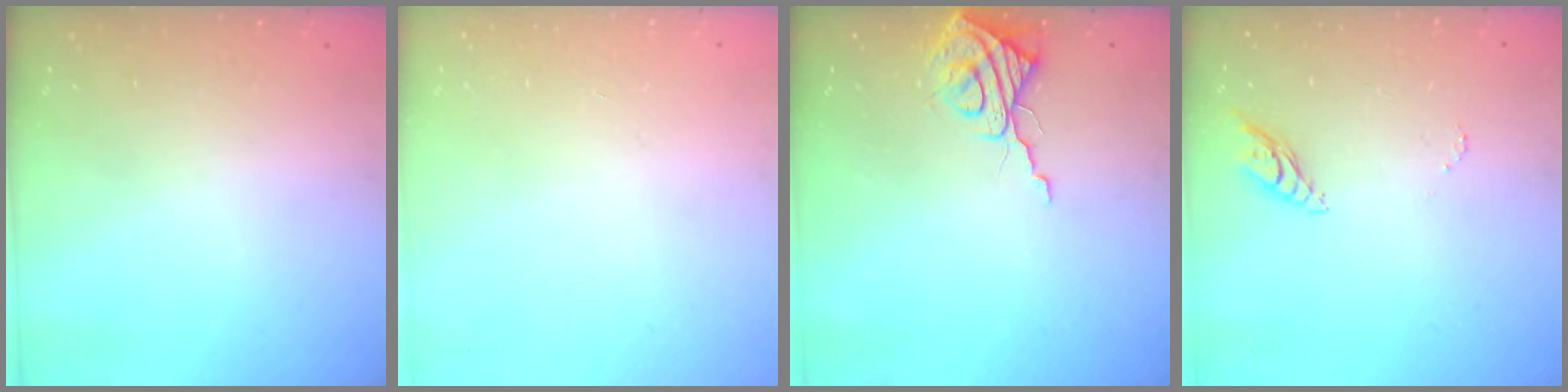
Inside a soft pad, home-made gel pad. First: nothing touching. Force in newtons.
{"total": 0.0}
{"total": 8.2, "press": 8.2, "slide": 0.5}
{"total": 5.4, "press": 5.4, "slide": 0.4}